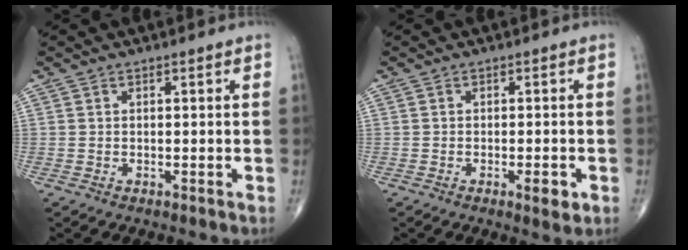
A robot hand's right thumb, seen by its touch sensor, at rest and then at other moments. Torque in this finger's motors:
{"motor_torque": [0.43, 0.51, -0.12, -0.10, 0.17]}